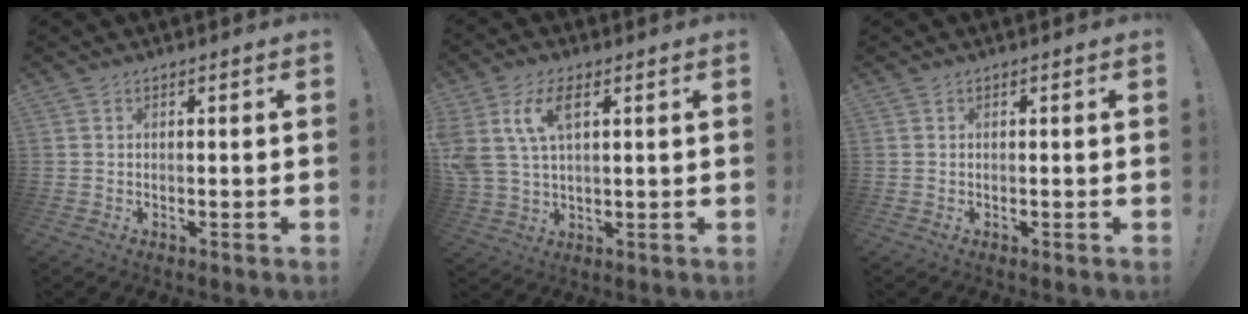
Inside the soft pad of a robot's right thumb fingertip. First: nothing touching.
{"total": 10.3, "force": [4.1, 5.5, 7.7], "torque": [-0.168, -0.002, 0.077]}
{"total": 0.0}